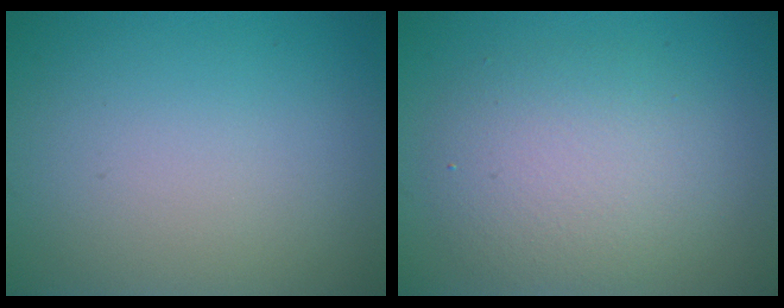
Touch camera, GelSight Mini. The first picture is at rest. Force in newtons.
{"total": 4.7, "press": 4.7, "slide": 0.4}